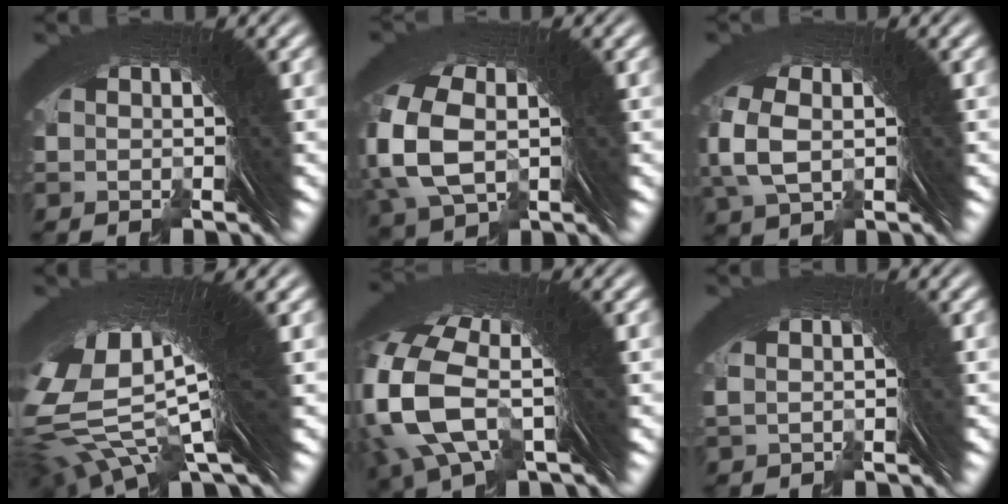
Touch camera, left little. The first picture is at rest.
{"total": 4.3, "force": [-0.6, 3.2, 2.7], "torque": [-0.092, -0.019, 0.008]}
{"total": 2.2, "force": [-0.5, 1.5, 1.5], "torque": [-0.056, -0.012, 0.005]}
{"total": 16.5, "force": [4.7, 8.5, 13.3], "torque": [-0.261, -0.020, 0.080]}
{"total": 9.1, "force": [1.1, 6.0, 6.8], "torque": [-0.187, -0.021, 0.020]}
{"total": 0.0}